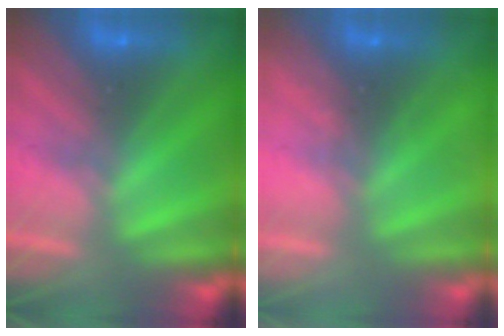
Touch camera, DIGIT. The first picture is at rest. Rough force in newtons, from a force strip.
{"total": 2.3}